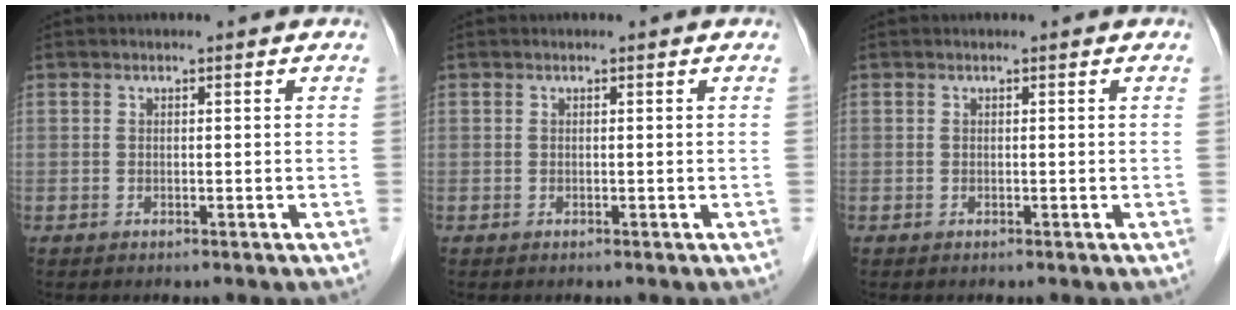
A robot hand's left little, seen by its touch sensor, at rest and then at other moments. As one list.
[{"total": 0.0}, {"total": 0.0}]